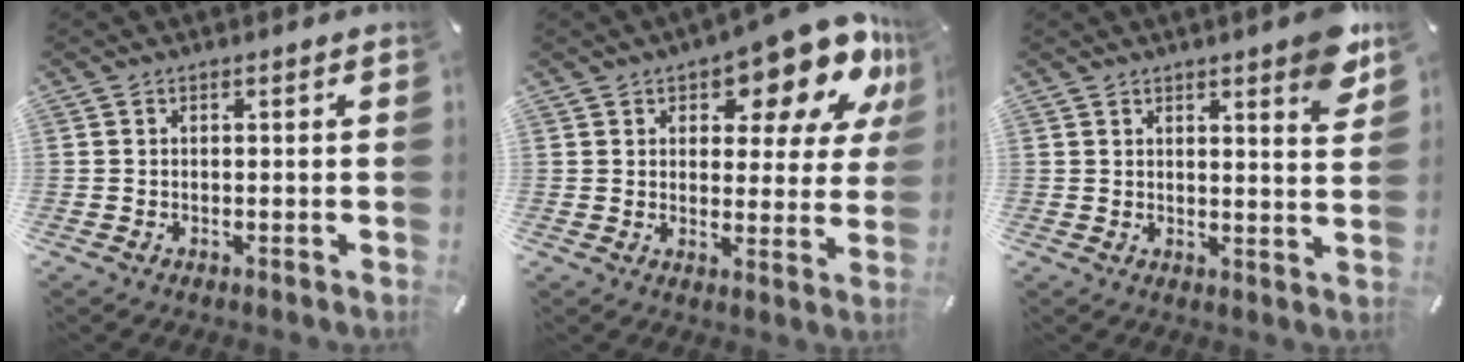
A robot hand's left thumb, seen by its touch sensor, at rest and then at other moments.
{"total": 15.2, "force": [10.5, 5.9, 9.3], "torque": [-0.112, -0.076, 0.172]}
{"total": 6.2, "force": [4.5, 1.4, 4.0], "torque": [-0.050, -0.030, 0.072]}